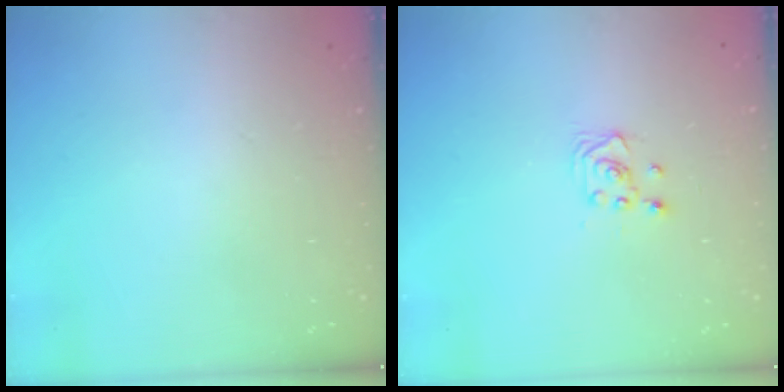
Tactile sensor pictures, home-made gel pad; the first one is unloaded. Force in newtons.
{"total": 2.2, "press": 2.2, "slide": 0.3}